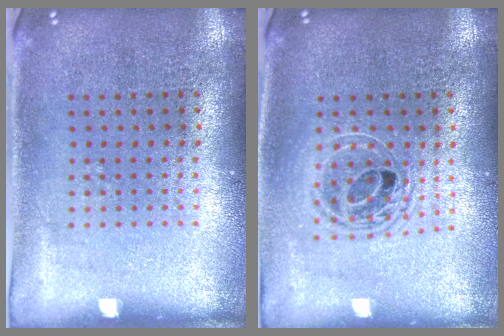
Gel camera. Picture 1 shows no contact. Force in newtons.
{"total": 1.7, "press": 1.4, "slide": 1.0}